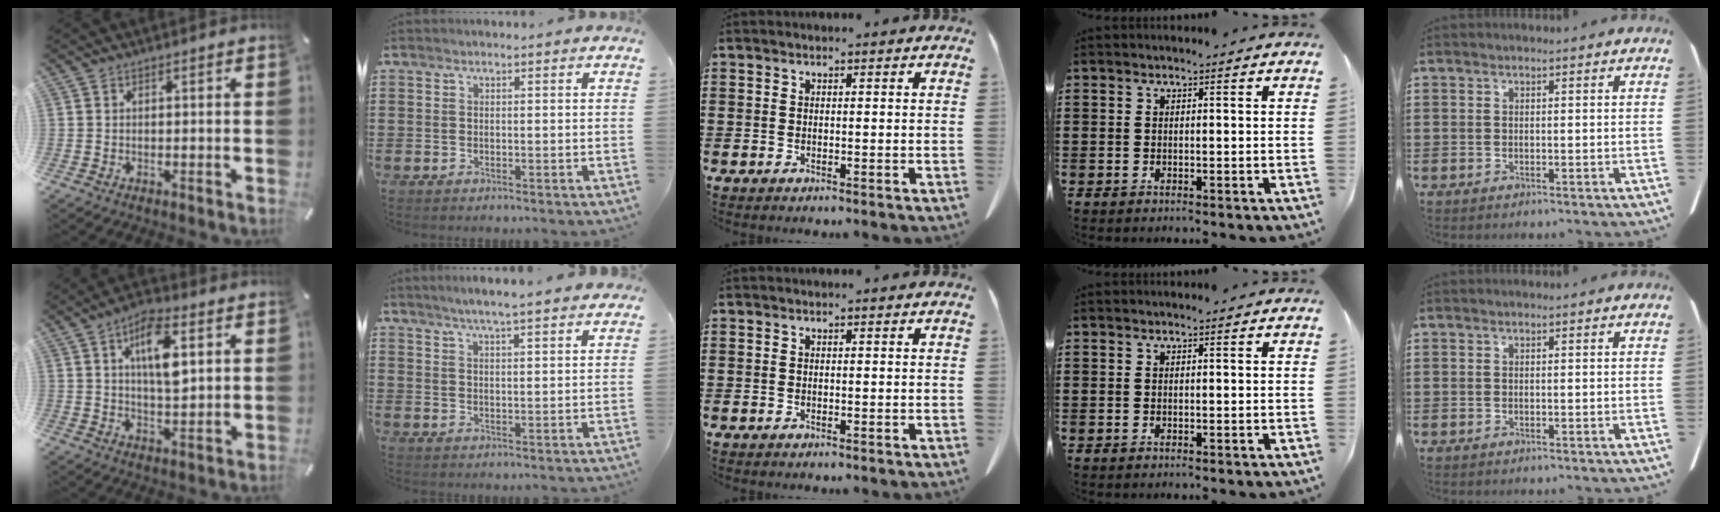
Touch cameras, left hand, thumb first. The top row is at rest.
{"thumb": {"total": 10.7, "force": [3.9, 4.8, 8.7], "torque": [-0.143, -0.004, 0.063]}, "index": {"total": 3.4, "force": [3.2, -0.5, 1.2], "torque": [-0.032, -0.009, 0.055]}}